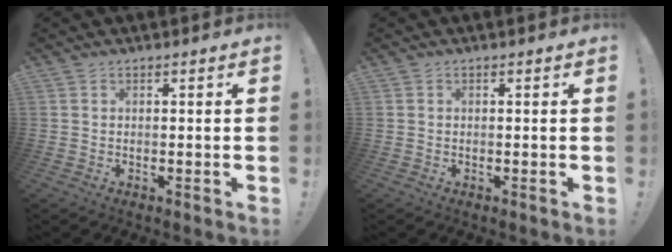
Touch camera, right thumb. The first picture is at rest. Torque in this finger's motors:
{"motor_torque": [0.08, -0.08, -0.27, 0.28, 0.00]}